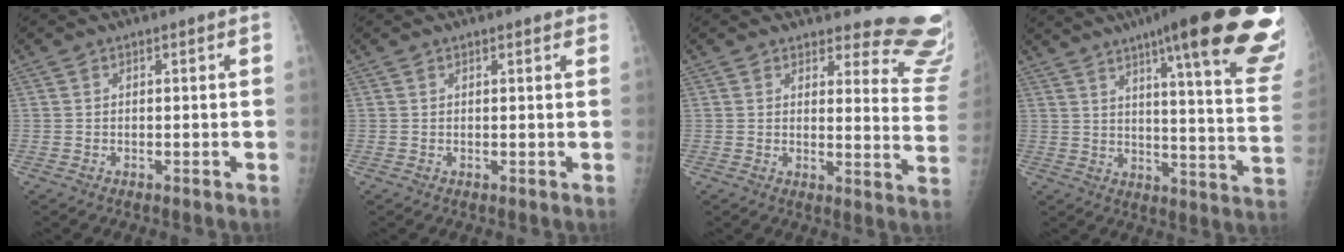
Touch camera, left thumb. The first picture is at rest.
{"total": 1.8, "force": [1.4, 0.4, 1.0], "torque": [-0.007, 0.000, 0.016]}
{"total": 14.6, "force": [14.0, 3.3, 2.6], "torque": [0.018, -0.150, 0.128]}
{"total": 29.6, "force": [18.6, 3.9, 22.7], "torque": [-0.239, -0.072, 0.243]}